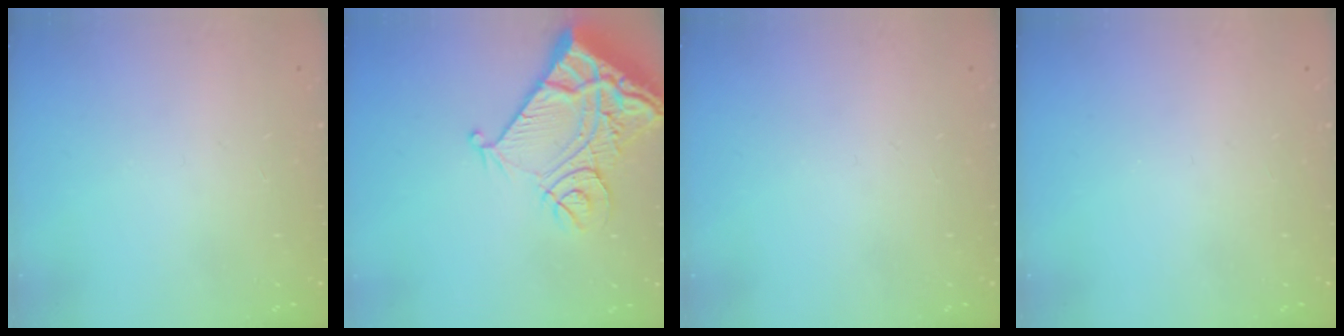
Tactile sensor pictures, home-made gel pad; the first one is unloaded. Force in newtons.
{"total": 16.1, "press": 16.0, "slide": 2.0}
{"total": 0.0}
{"total": 0.0}